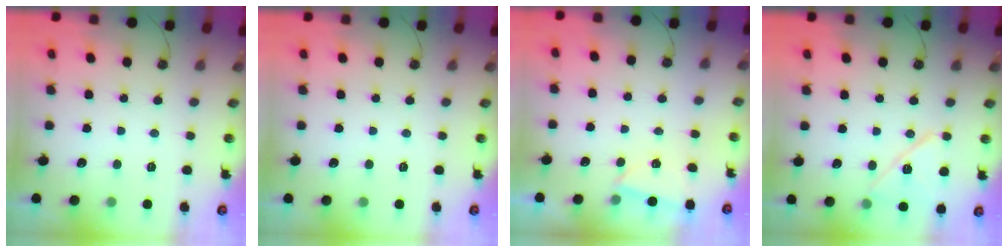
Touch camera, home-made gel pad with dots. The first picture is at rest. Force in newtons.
{"total": 0.0}
{"total": 0.6, "press": 0.0, "slide": 0.6}
{"total": 12.1, "press": 10.4, "slide": 6.2}